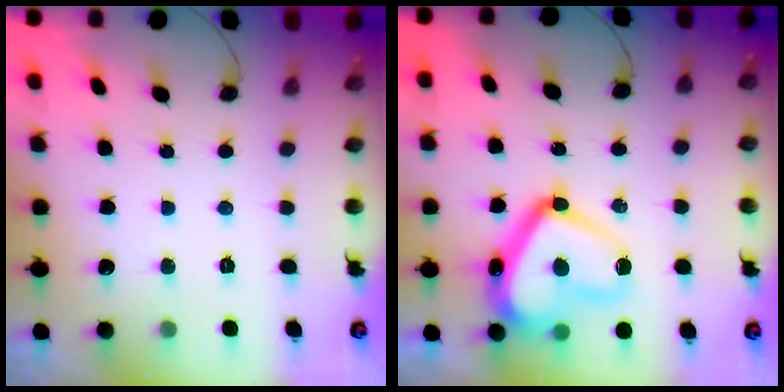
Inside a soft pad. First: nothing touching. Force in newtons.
{"total": 18.2, "press": 18.1, "slide": 1.5}